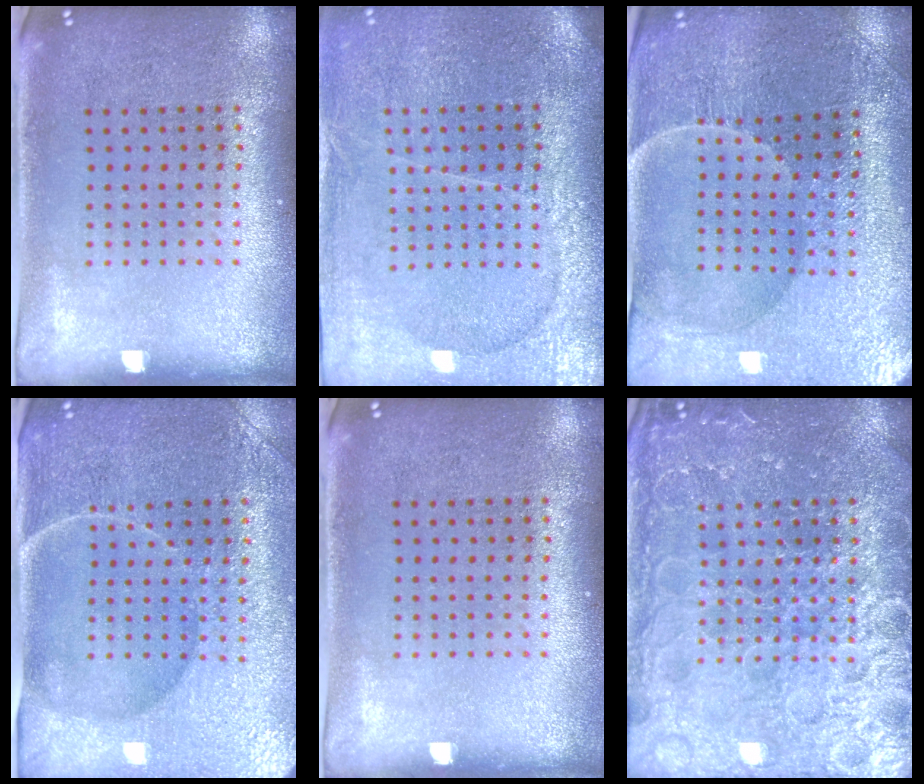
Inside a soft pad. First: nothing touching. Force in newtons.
{"total": 3.6, "press": 3.3, "slide": 1.4}
{"total": 3.5, "press": 3.5, "slide": 0.4}
{"total": 4.7, "press": 4.4, "slide": 1.6}
{"total": 0.0}
{"total": 6.9, "press": 6.9, "slide": 0.8}